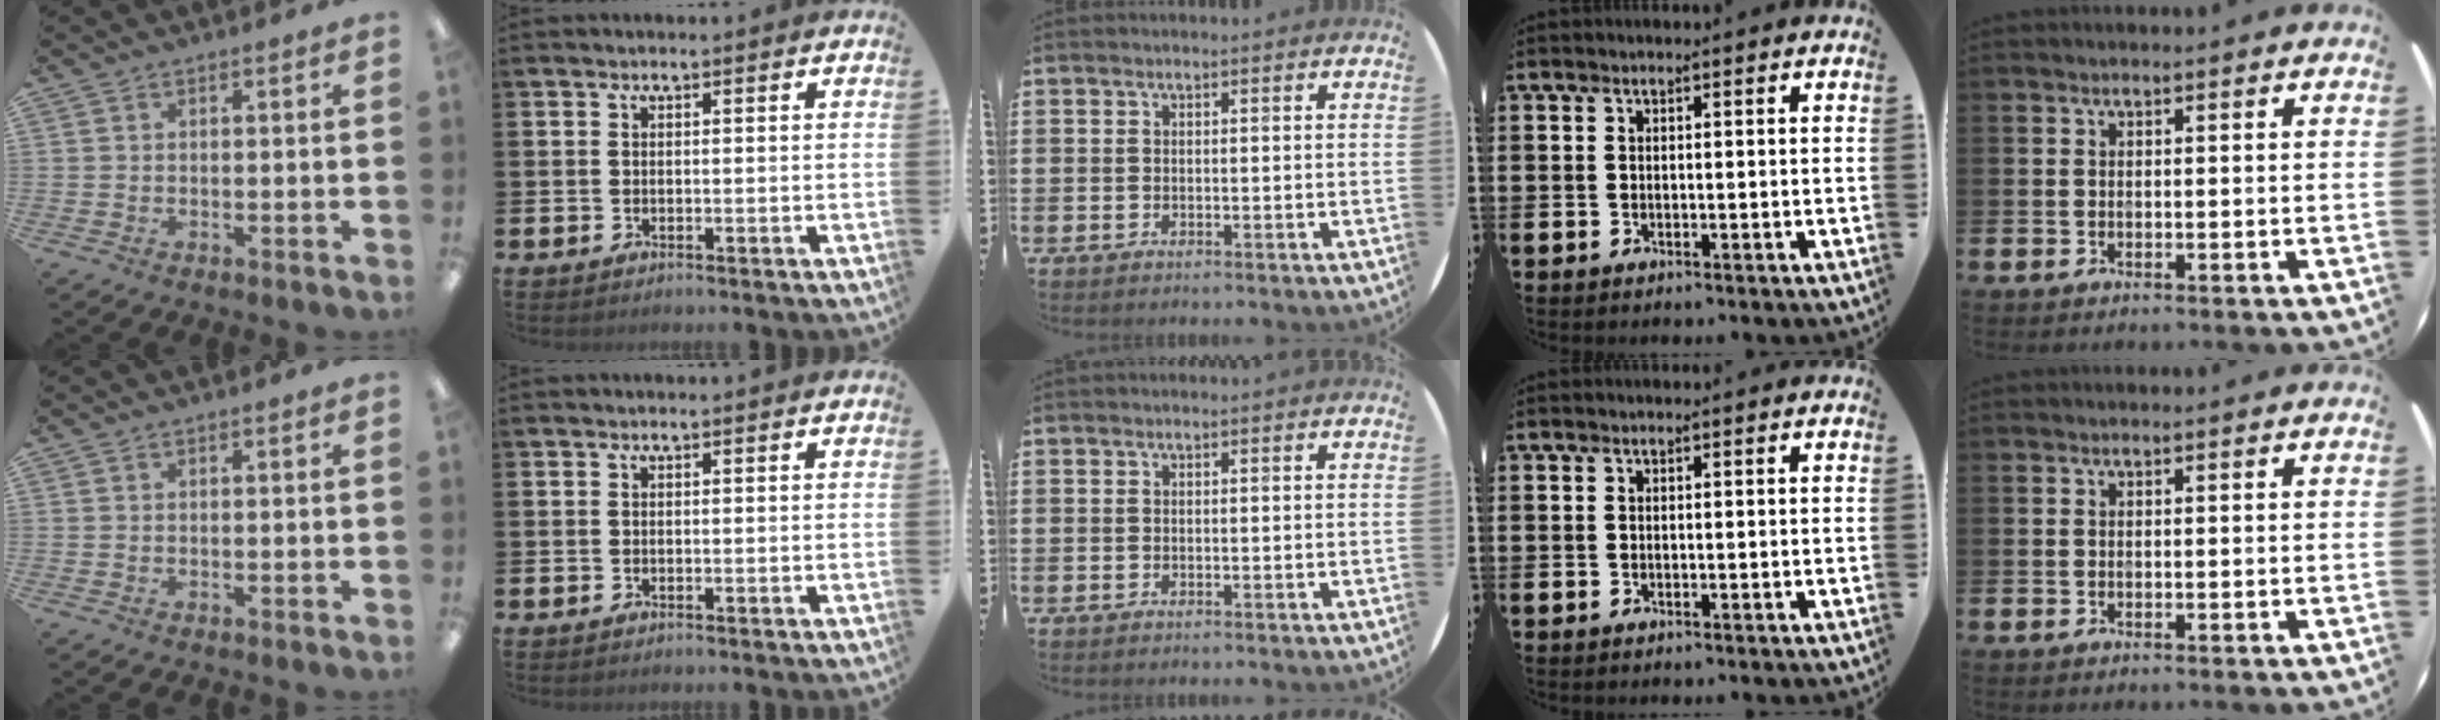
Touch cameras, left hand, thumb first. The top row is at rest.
{}